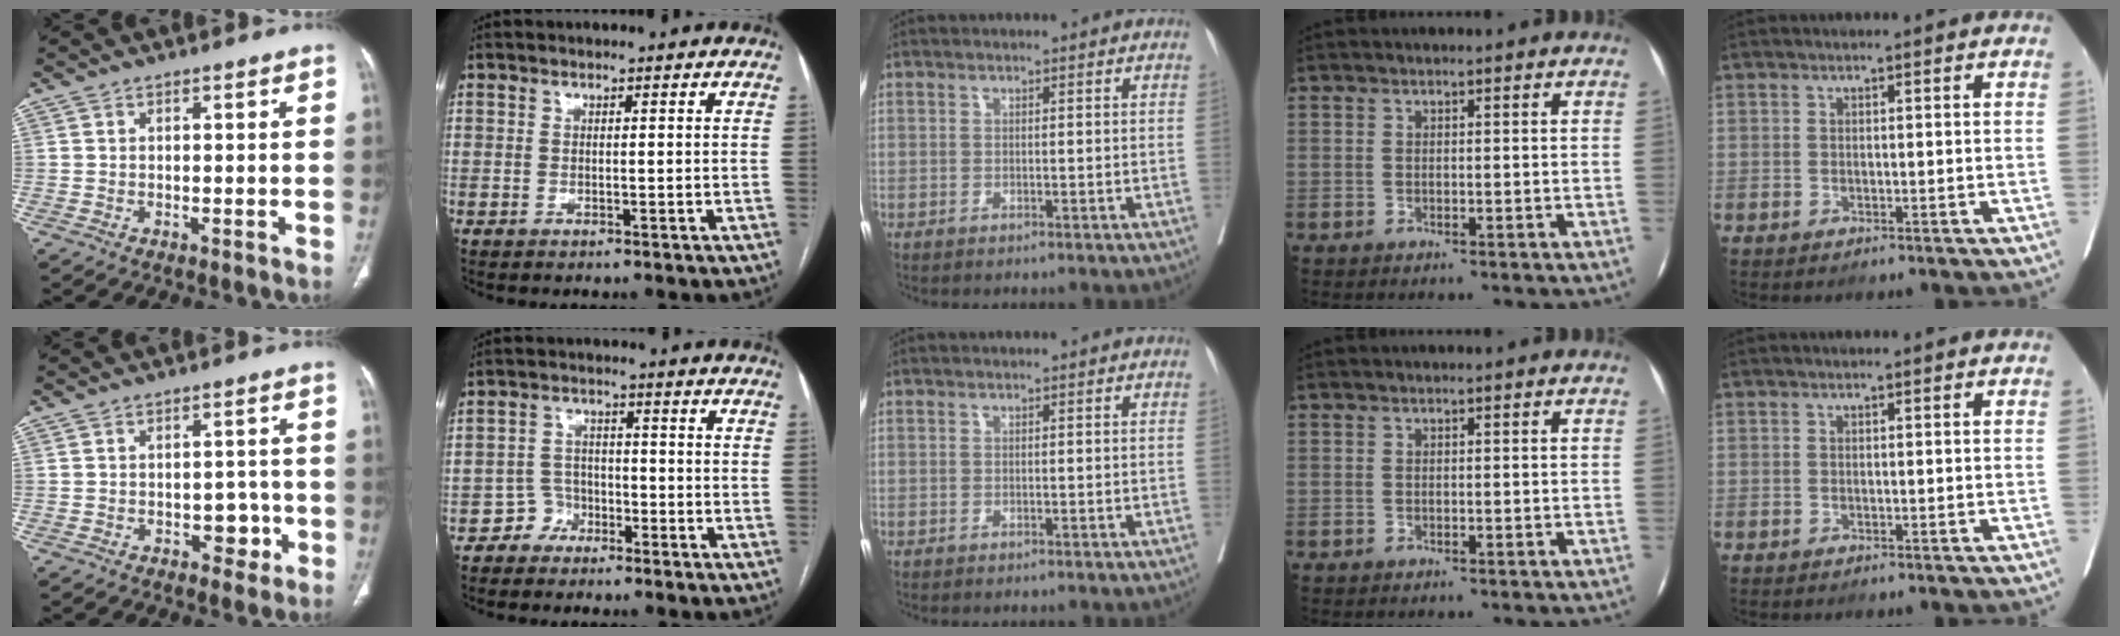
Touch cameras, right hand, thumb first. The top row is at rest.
{"thumb": {"total": 4.1, "force": [-1.6, 2.8, 2.6], "torque": [-0.012, 0.015, -0.020]}, "index": {"total": 3.5, "force": [-2.3, 2.6, -0.1], "torque": [0.007, 0.014, -0.045]}}